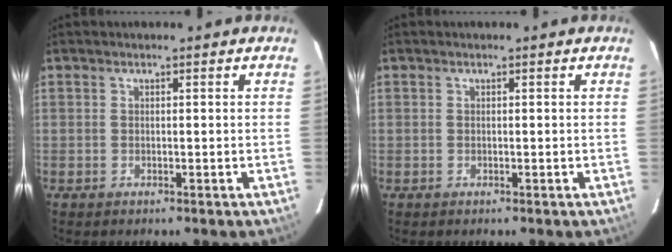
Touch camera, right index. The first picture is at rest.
{"total": 0.0}